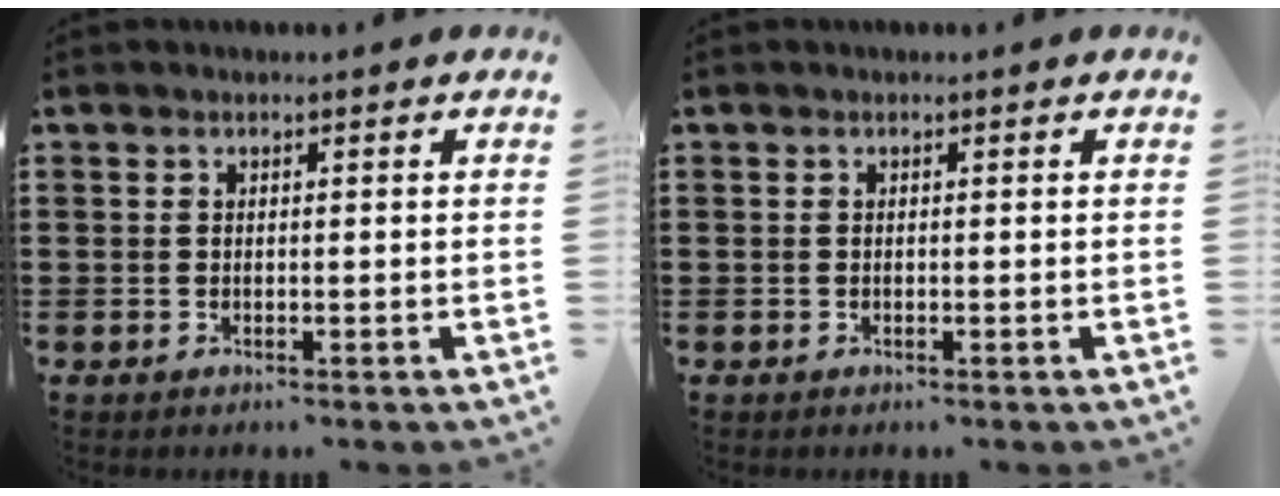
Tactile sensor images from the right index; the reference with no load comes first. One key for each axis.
{"total": 0.0}